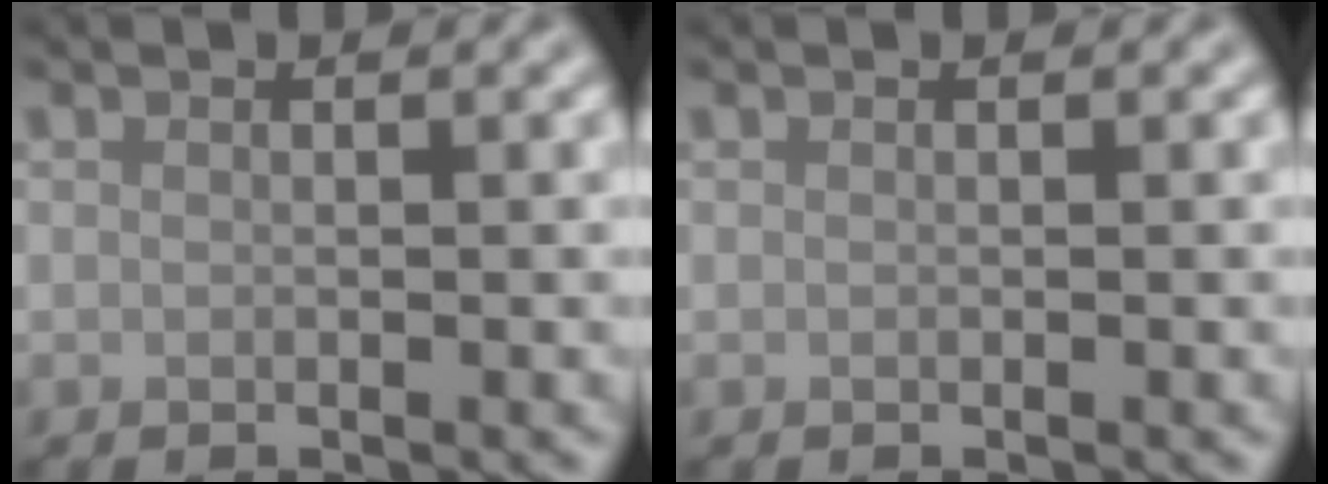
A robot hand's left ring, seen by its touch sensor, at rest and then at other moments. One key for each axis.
{"total": 0.0}